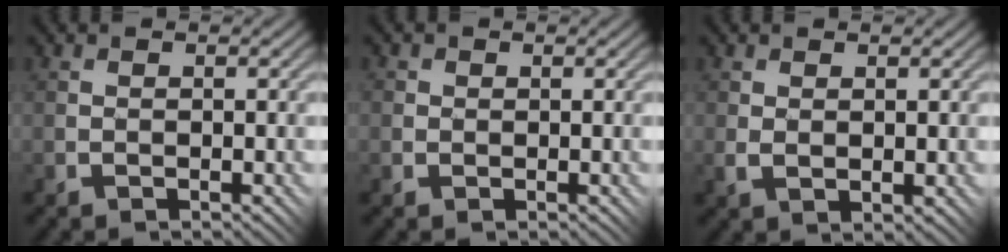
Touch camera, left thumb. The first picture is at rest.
{"total": 2.4, "force": [0.6, 2.3, 0.0], "torque": [0.006, 0.007, -0.006]}
{"total": 2.1, "force": [0.1, 1.2, 1.7], "torque": [-0.033, -0.006, 0.003]}